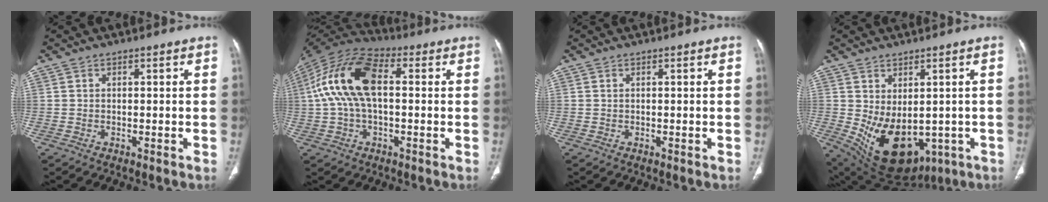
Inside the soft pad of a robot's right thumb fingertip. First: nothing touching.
{"total": 16.1, "force": [1.7, 8.5, 13.6], "torque": [-0.274, 0.040, 0.023]}
{"total": 0.0}
{"total": 16.0, "force": [-3.0, 10.1, 12.0], "torque": [-0.184, -0.012, -0.008]}